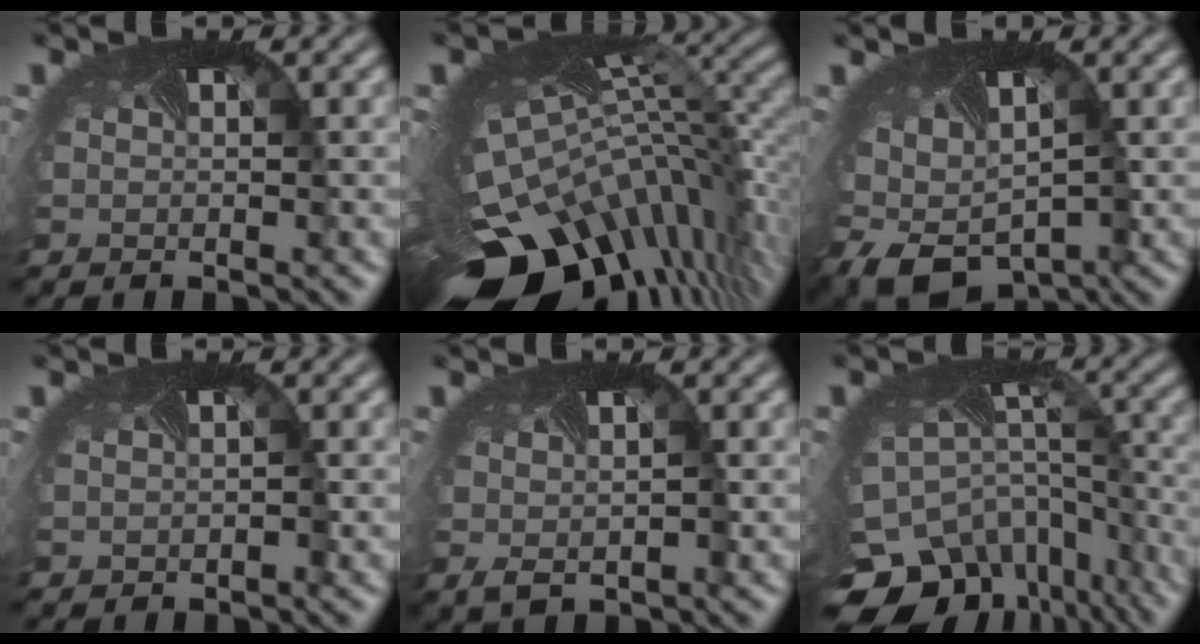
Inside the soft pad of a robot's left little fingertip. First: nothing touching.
{"total": 14.4, "force": [-5.9, 7.7, 10.6], "torque": [-0.238, -0.048, -0.074]}
{"total": 5.0, "force": [-1.0, 3.9, 3.0], "torque": [-0.068, -0.026, -0.008]}
{"total": 0.7, "force": [0.0, 0.4, -0.6], "torque": [0.012, 0.001, 0.000]}
{"total": 0.9, "force": [-0.2, 0.8, 0.4], "torque": [-0.018, -0.002, 0.001]}
{"total": 14.8, "force": [-9.7, 9.5, 6.0], "torque": [-0.153, -0.052, -0.103]}